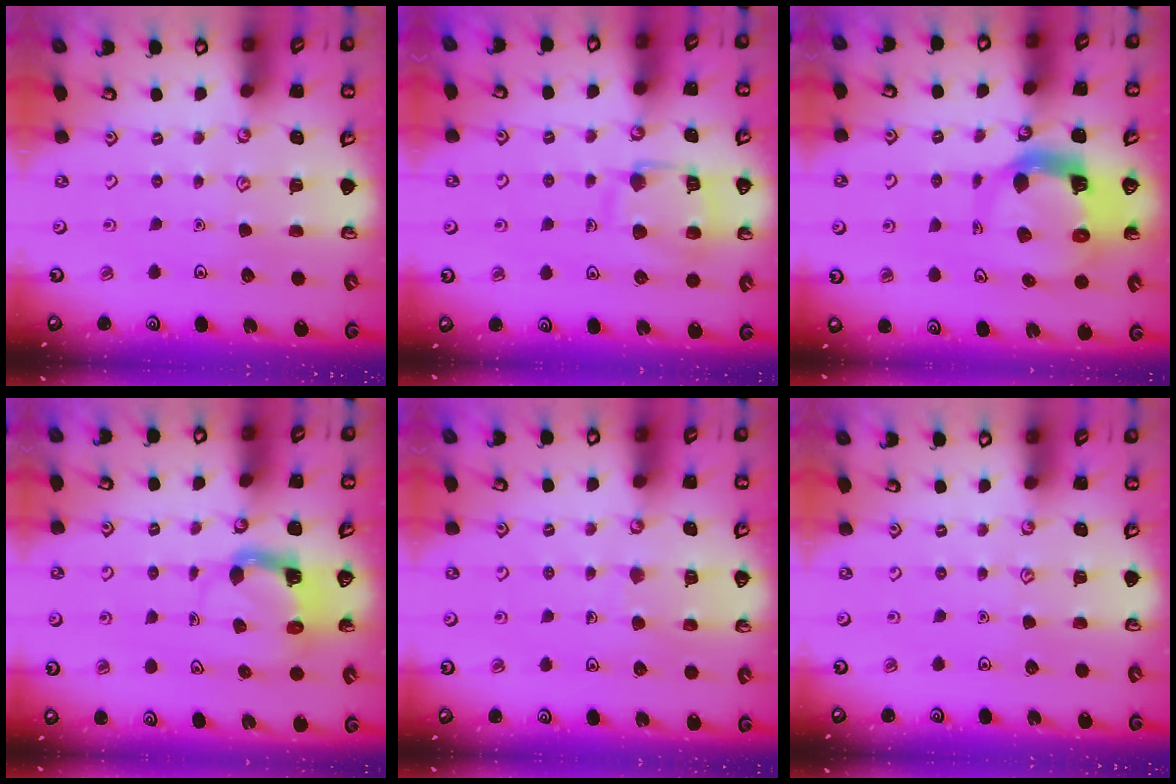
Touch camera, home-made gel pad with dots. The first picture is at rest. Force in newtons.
{"total": 13.1, "press": 13.0, "slide": 1.4}
{"total": 8.4, "press": 8.3, "slide": 1.1}
{"total": 4.0, "press": 3.9, "slide": 0.7}
{"total": 5.4, "press": 5.4, "slide": 0.4}
{"total": 0.0}